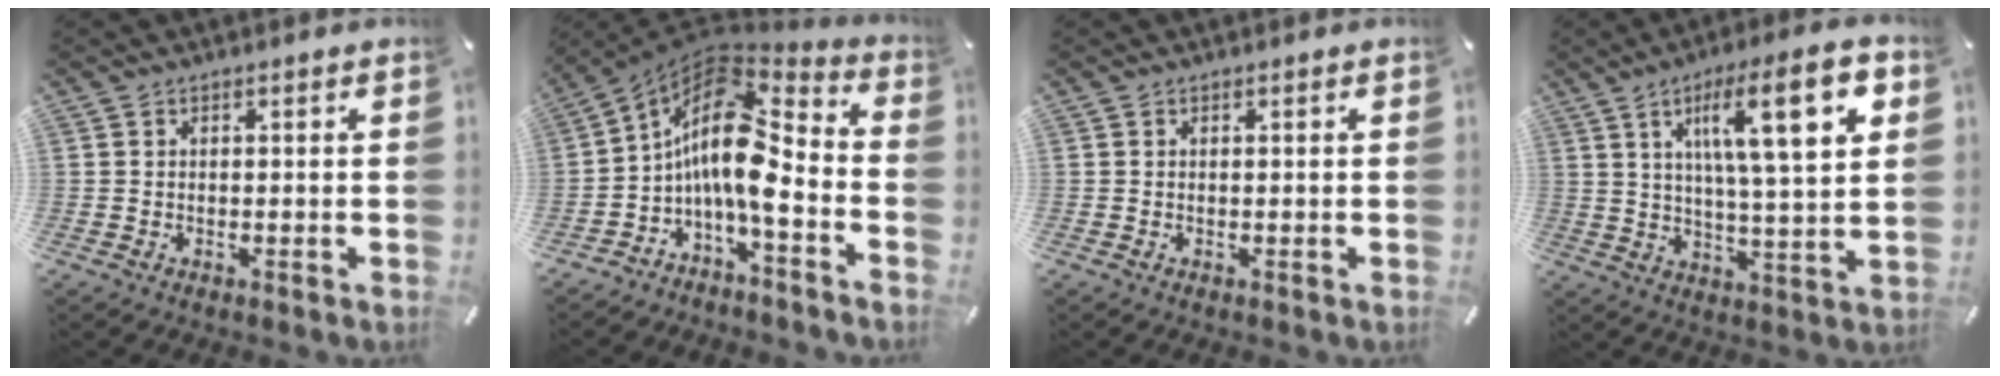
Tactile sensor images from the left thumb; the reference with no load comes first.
{"total": 15.3, "force": [-0.7, 7.3, 13.4], "torque": [-0.261, -0.019, -0.019]}
{"total": 0.0}
{"total": 17.6, "force": [7.2, 4.2, 15.5], "torque": [-0.246, -0.015, 0.104]}